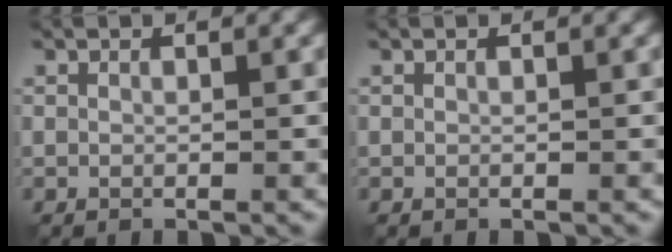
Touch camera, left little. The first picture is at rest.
{"total": 0.0}